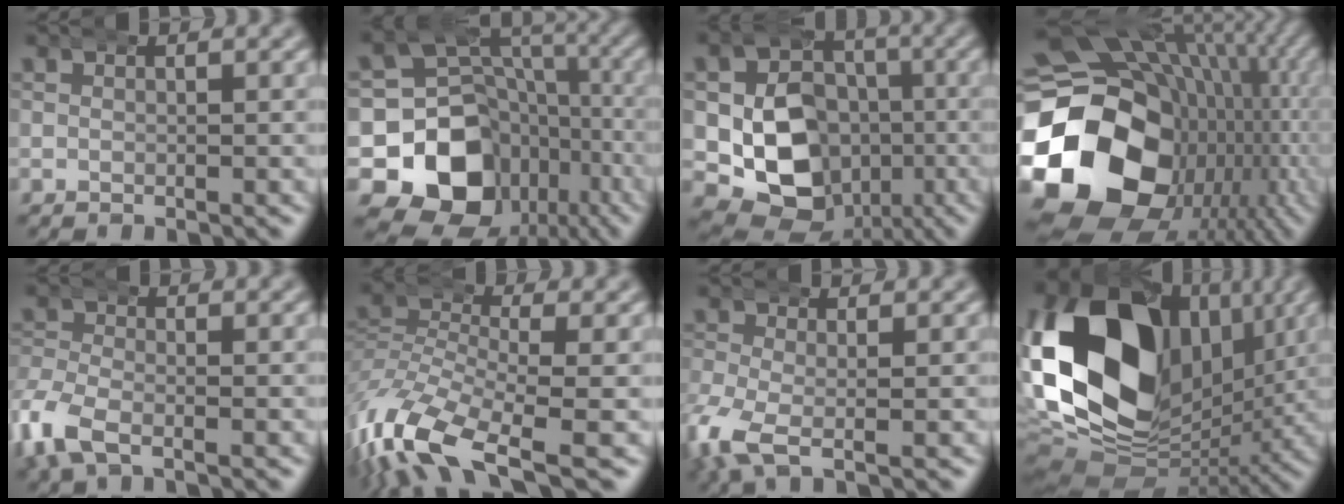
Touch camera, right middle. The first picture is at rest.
{"total": 20.6, "force": [-5.6, 17.2, 9.9], "torque": [-0.195, -0.076, -0.079]}
{"total": 13.5, "force": [-2.9, 11.2, 7.0], "torque": [-0.137, -0.055, -0.039]}
{"total": 31.0, "force": [-4.3, 23.0, 20.3], "torque": [-0.354, -0.072, -0.059]}
{"total": 4.5, "force": [-2.0, 3.0, 2.6], "torque": [-0.089, -0.018, -0.029]}
{"total": 9.4, "force": [-4.8, 4.9, 6.5], "torque": [-0.166, -0.052, -0.055]}
{"total": 4.0, "force": [-1.5, 2.2, 3.0], "torque": [-0.101, -0.030, -0.013]}
{"total": 26.7, "force": [2.2, 18.8, 18.7], "torque": [-0.309, -0.029, 0.051]}